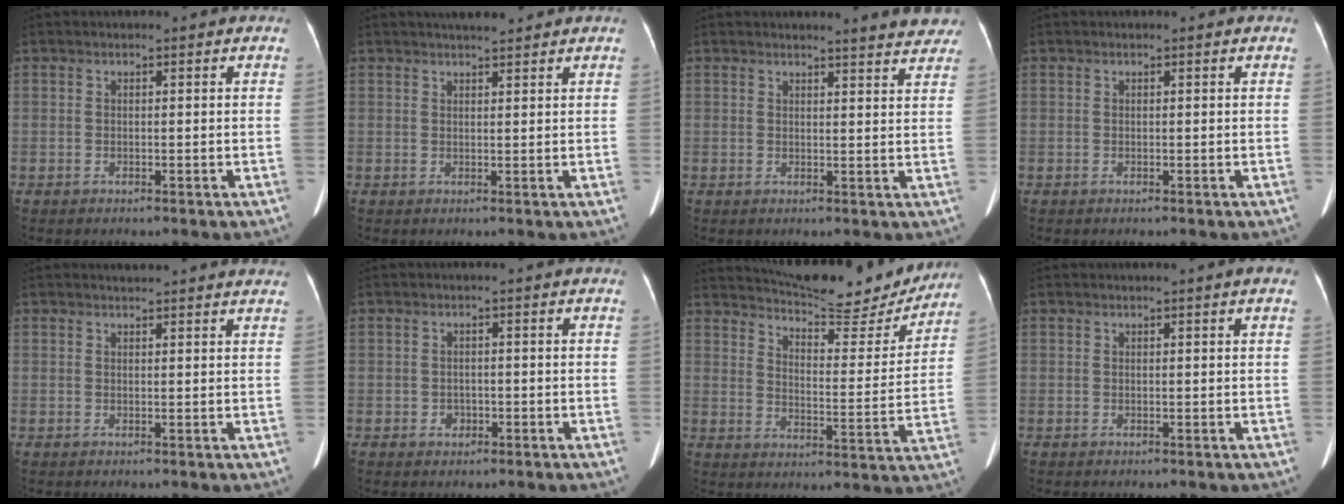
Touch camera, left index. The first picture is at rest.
{"total": 4.1, "force": [3.6, 0.6, 1.9], "torque": [-0.027, 0.015, 0.053]}
{"total": 6.6, "force": [6.3, 0.8, 1.8], "torque": [-0.013, -0.014, 0.049]}
{"total": 0.0}
{"total": 6.7, "force": [6.5, 0.2, 1.6], "torque": [-0.018, 0.013, 0.059]}
{"total": 1.5, "force": [-0.7, 1.2, 0.4], "torque": [-0.010, 0.002, -0.007]}
{"total": 18.3, "force": [17.2, 2.9, 5.3], "torque": [-0.082, -0.037, 0.227]}
{"total": 1.5, "force": [0.9, -0.1, 1.1], "torque": [-0.014, 0.004, 0.012]}